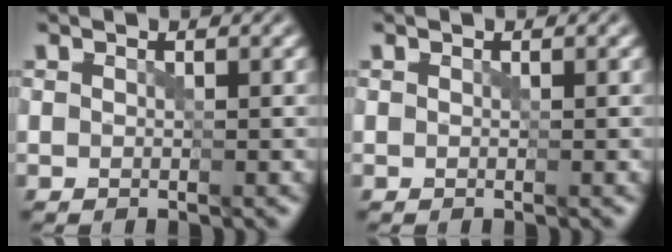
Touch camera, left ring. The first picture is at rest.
{"total": 0.0}